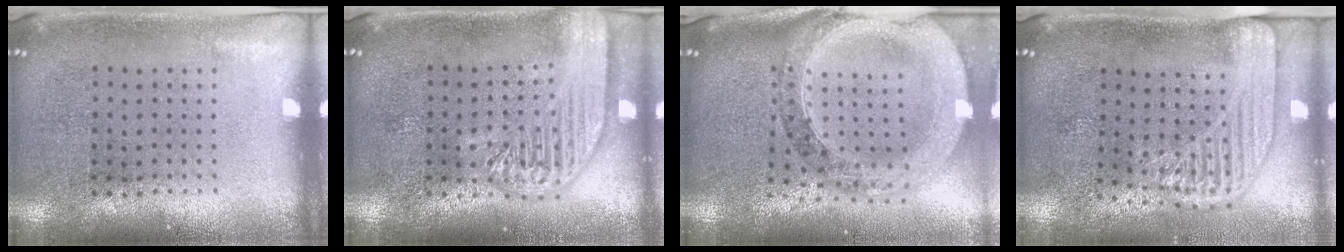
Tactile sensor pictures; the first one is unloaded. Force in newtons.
{"total": 3.4, "press": 3.4, "slide": 0.3}
{"total": 2.3, "press": 2.1, "slide": 1.0}
{"total": 2.2, "press": 1.8, "slide": 1.3}